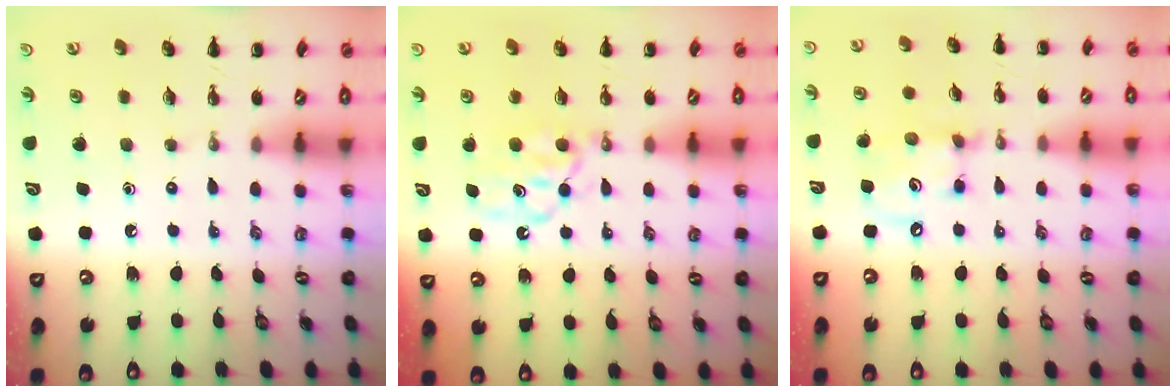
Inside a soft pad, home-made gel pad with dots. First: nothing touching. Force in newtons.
{"total": 7.0, "press": 7.0, "slide": 0.6}
{"total": 8.1, "press": 8.1, "slide": 1.0}